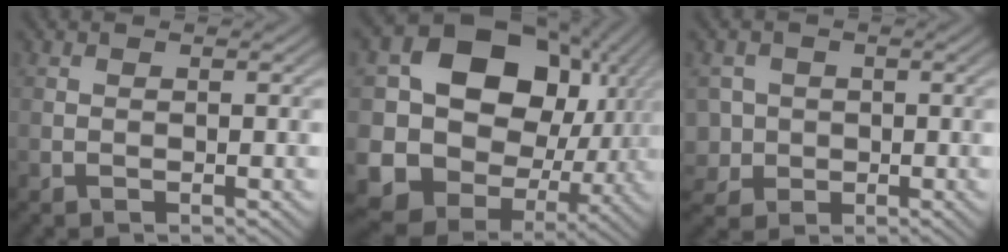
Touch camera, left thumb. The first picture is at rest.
{"total": 18.7, "force": [2.5, 15.4, 10.3], "torque": [-0.212, -0.029, 0.064]}
{"total": 4.3, "force": [-0.5, 4.1, 1.1], "torque": [-0.032, -0.005, -0.020]}